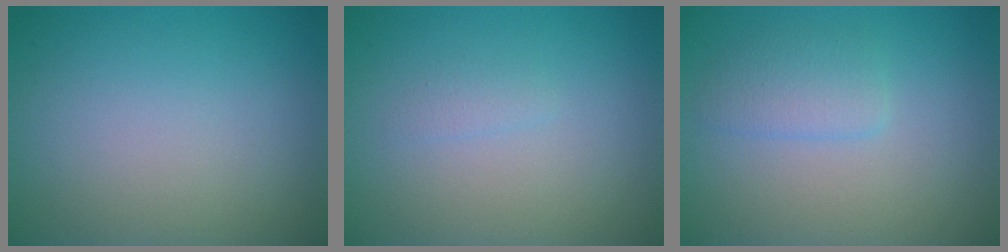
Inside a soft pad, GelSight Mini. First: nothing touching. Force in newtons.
{"total": 0.7, "press": 0.7, "slide": 0.0}
{"total": 1.9, "press": 1.9, "slide": 0.1}